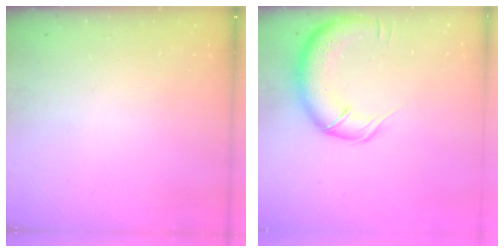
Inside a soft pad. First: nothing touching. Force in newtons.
{"total": 14.0, "press": 13.7, "slide": 2.9}